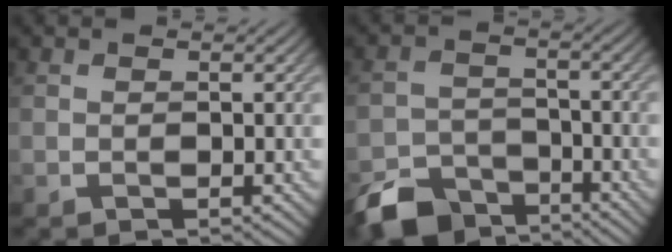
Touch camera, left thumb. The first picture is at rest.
{"total": 8.3, "force": [-6.4, 4.1, 3.2], "torque": [-0.065, -0.014, -0.120]}